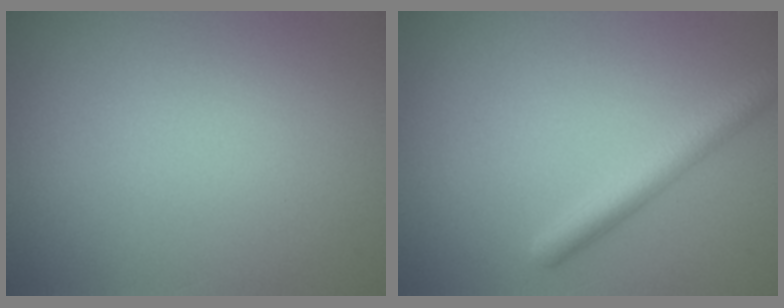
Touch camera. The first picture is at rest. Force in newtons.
{"total": 2.8, "press": 2.8, "slide": 0.2}